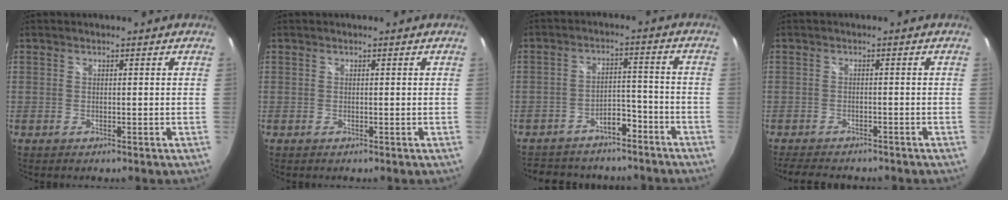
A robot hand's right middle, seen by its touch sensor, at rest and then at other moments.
{"total": 0.0}
{"total": 14.1, "force": [-11.4, 6.5, 5.2], "torque": [-0.106, 0.035, -0.146]}
{"total": 7.1, "force": [-6.2, 2.0, 2.7], "torque": [-0.065, -0.010, -0.094]}